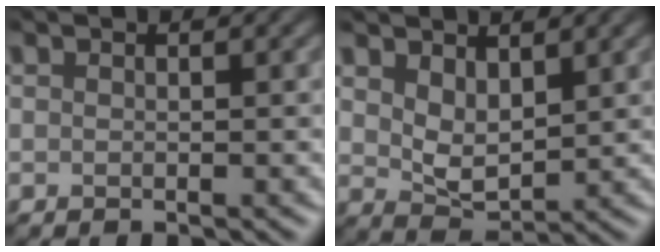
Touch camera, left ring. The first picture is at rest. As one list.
[{"total": 3.4, "force": [1.6, 1.8, 2.4], "torque": [-0.049, -0.007, 0.036]}]